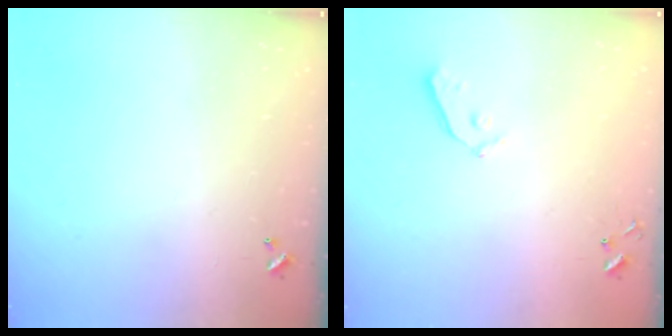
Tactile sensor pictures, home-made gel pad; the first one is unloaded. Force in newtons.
{"total": 4.7, "press": 4.6, "slide": 0.7}